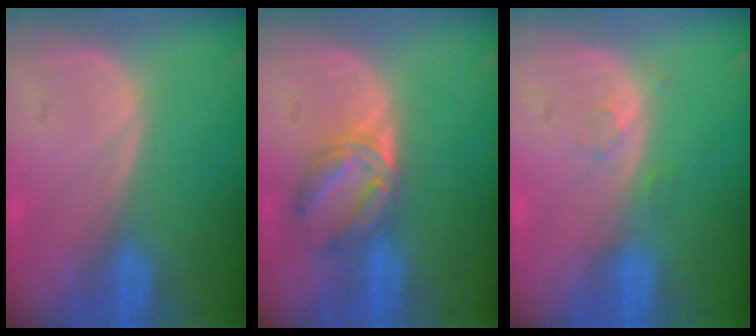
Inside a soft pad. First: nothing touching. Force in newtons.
{"total": 5.6, "press": 5.5, "slide": 1.1}
{"total": 1.4, "press": 1.4, "slide": 0.1}